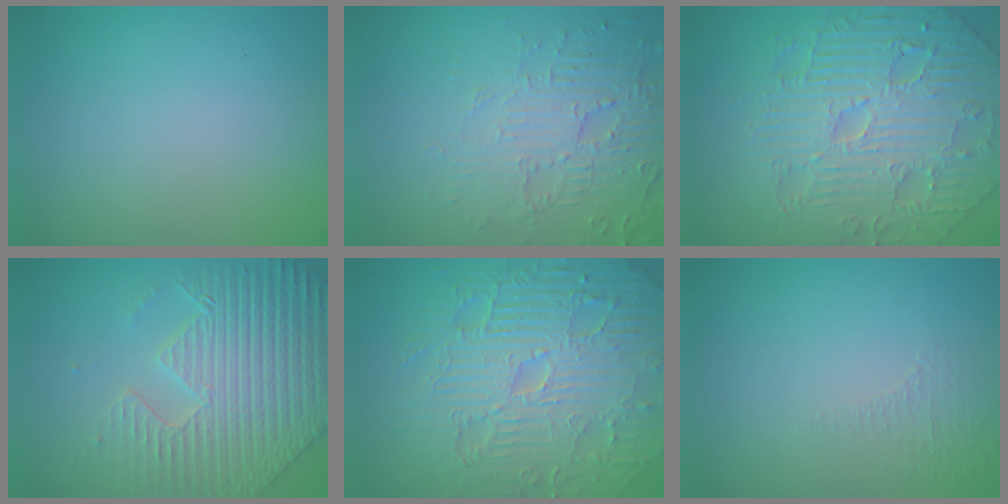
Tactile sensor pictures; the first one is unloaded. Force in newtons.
{"total": 5.5, "press": 3.7, "slide": 4.1}
{"total": 8.4, "press": 6.7, "slide": 5.2}
{"total": 9.5, "press": 6.5, "slide": 6.8}
{"total": 11.6, "press": 7.5, "slide": 8.9}
{"total": 0.8, "press": 0.4, "slide": 0.7}